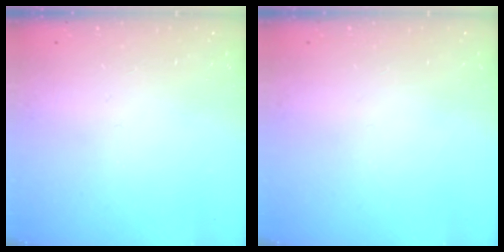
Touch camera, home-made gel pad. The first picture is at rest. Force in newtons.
{"total": 0.0}